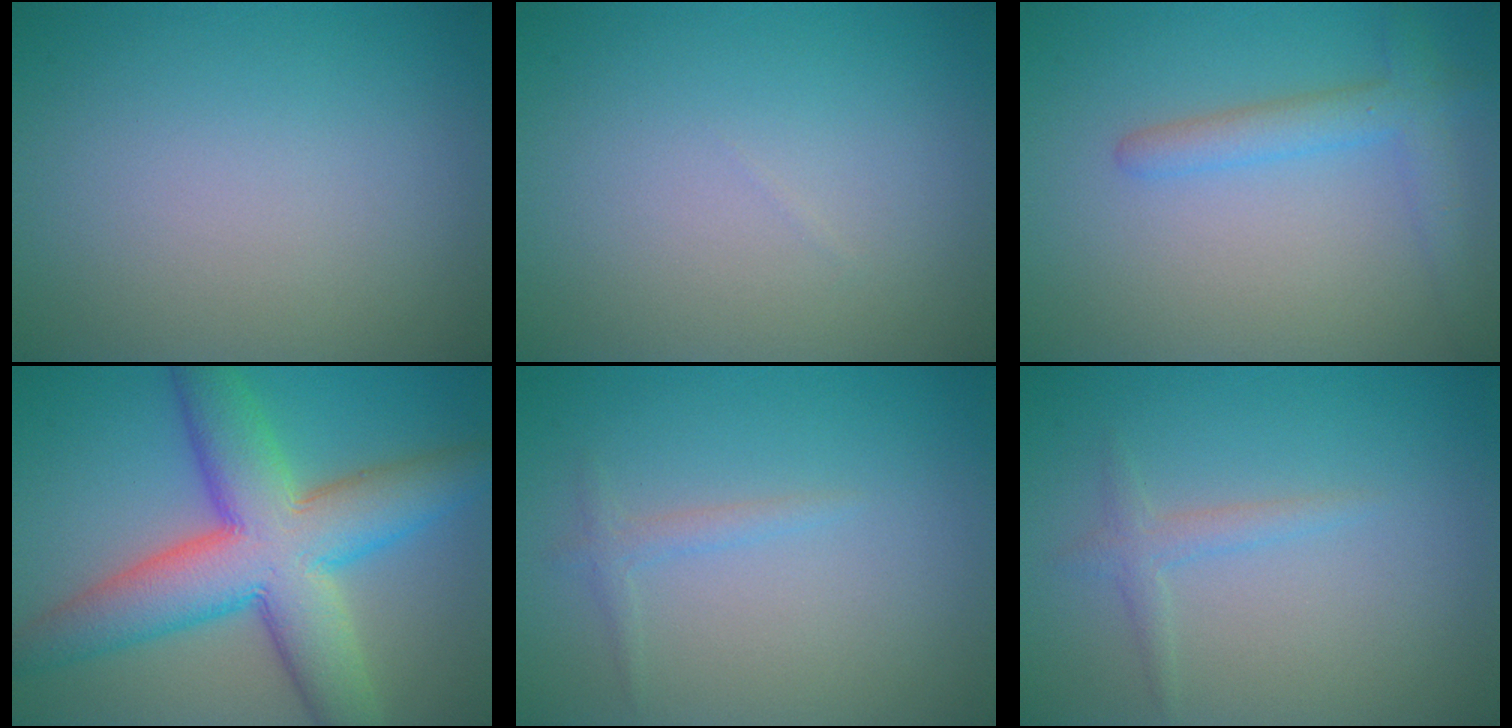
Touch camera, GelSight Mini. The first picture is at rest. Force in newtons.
{"total": 0.0}
{"total": 2.9, "press": 2.9, "slide": 0.1}
{"total": 11.1, "press": 11.1, "slide": 0.4}
{"total": 1.1, "press": 1.1, "slide": 0.1}
{"total": 1.5, "press": 1.5, "slide": 0.1}